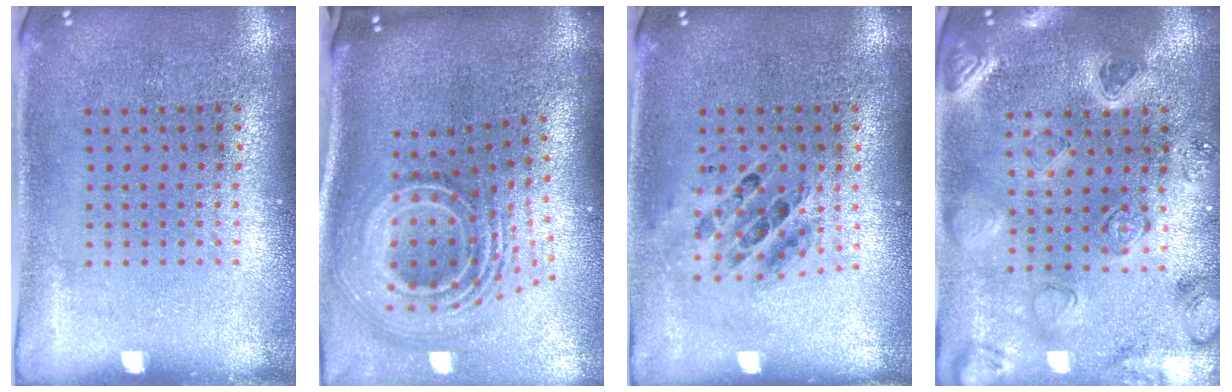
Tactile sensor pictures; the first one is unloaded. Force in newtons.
{"total": 3.2, "press": 2.0, "slide": 2.5}
{"total": 0.7, "press": 0.6, "slide": 0.2}
{"total": 2.2, "press": 2.2, "slide": 0.4}